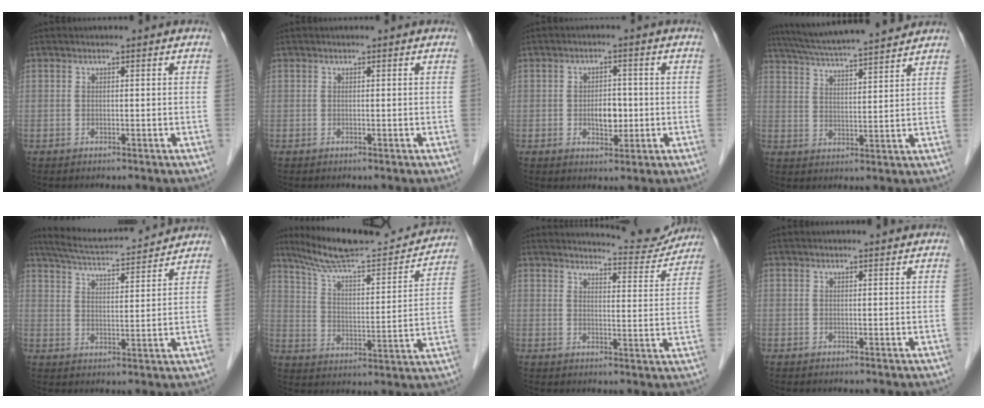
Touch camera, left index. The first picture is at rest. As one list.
[{"total": 0.0}, {"total": 3.9, "force": [-0.6, 2.3, 3.1], "torque": [-0.048, 0.004, -0.005]}, {"total": 16.5, "force": [14.8, 0.7, 7.2], "torque": [-0.132, 0.030, 0.227]}, {"total": 14.9, "force": [14.0, 1.2, 5.1], "torque": [-0.094, 0.026, 0.210]}, {"total": 21.3, "force": [19.6, 2.0, 8.0], "torque": [-0.129, -0.013, 0.285]}, {"total": 10.8, "force": [10.6, 1.1, 1.7], "torque": [-0.017, -0.017, 0.123]}, {"total": 1.9, "force": [1.9, 0.0, 0.5], "torque": [-0.008, 0.010, 0.024]}]